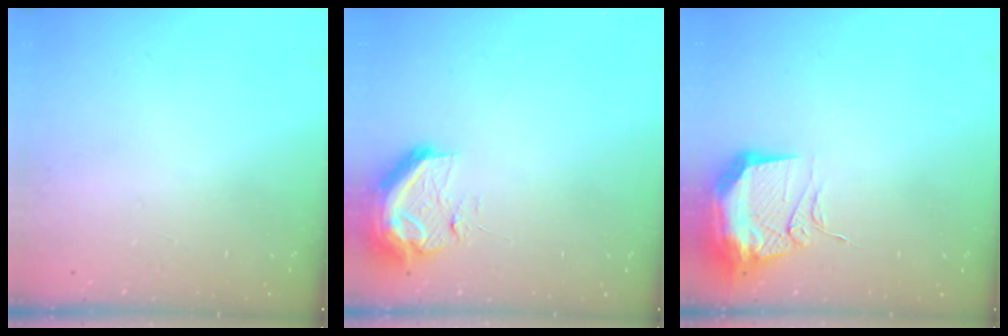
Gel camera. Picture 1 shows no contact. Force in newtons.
{"total": 14.4, "press": 11.8, "slide": 8.4}
{"total": 13.6, "press": 13.3, "slide": 2.8}